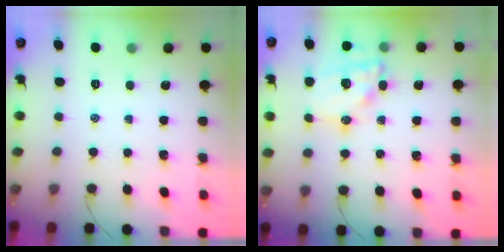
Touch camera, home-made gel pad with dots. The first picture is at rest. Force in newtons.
{"total": 15.7, "press": 15.3, "slide": 3.5}